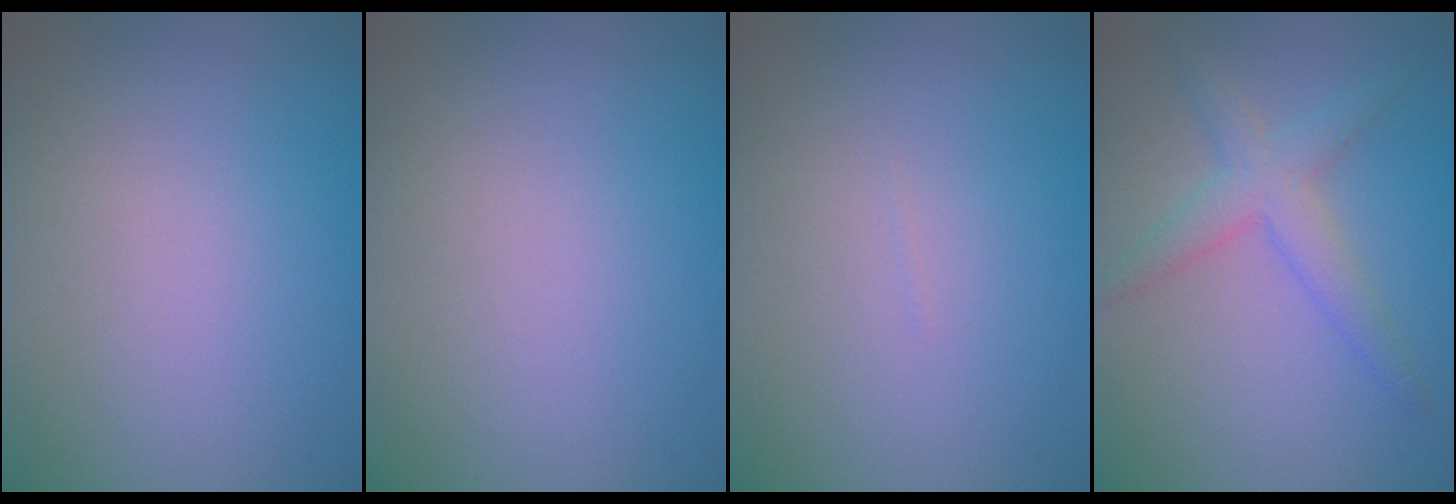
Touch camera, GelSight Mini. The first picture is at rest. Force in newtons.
{"total": 0.0}
{"total": 0.0}
{"total": 3.4, "press": 3.4, "slide": 0.1}